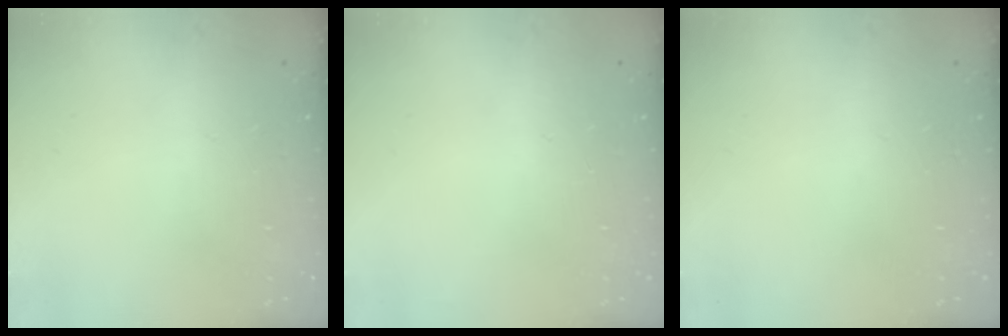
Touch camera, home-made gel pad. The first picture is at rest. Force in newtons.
{"total": 0.0}
{"total": 0.0}